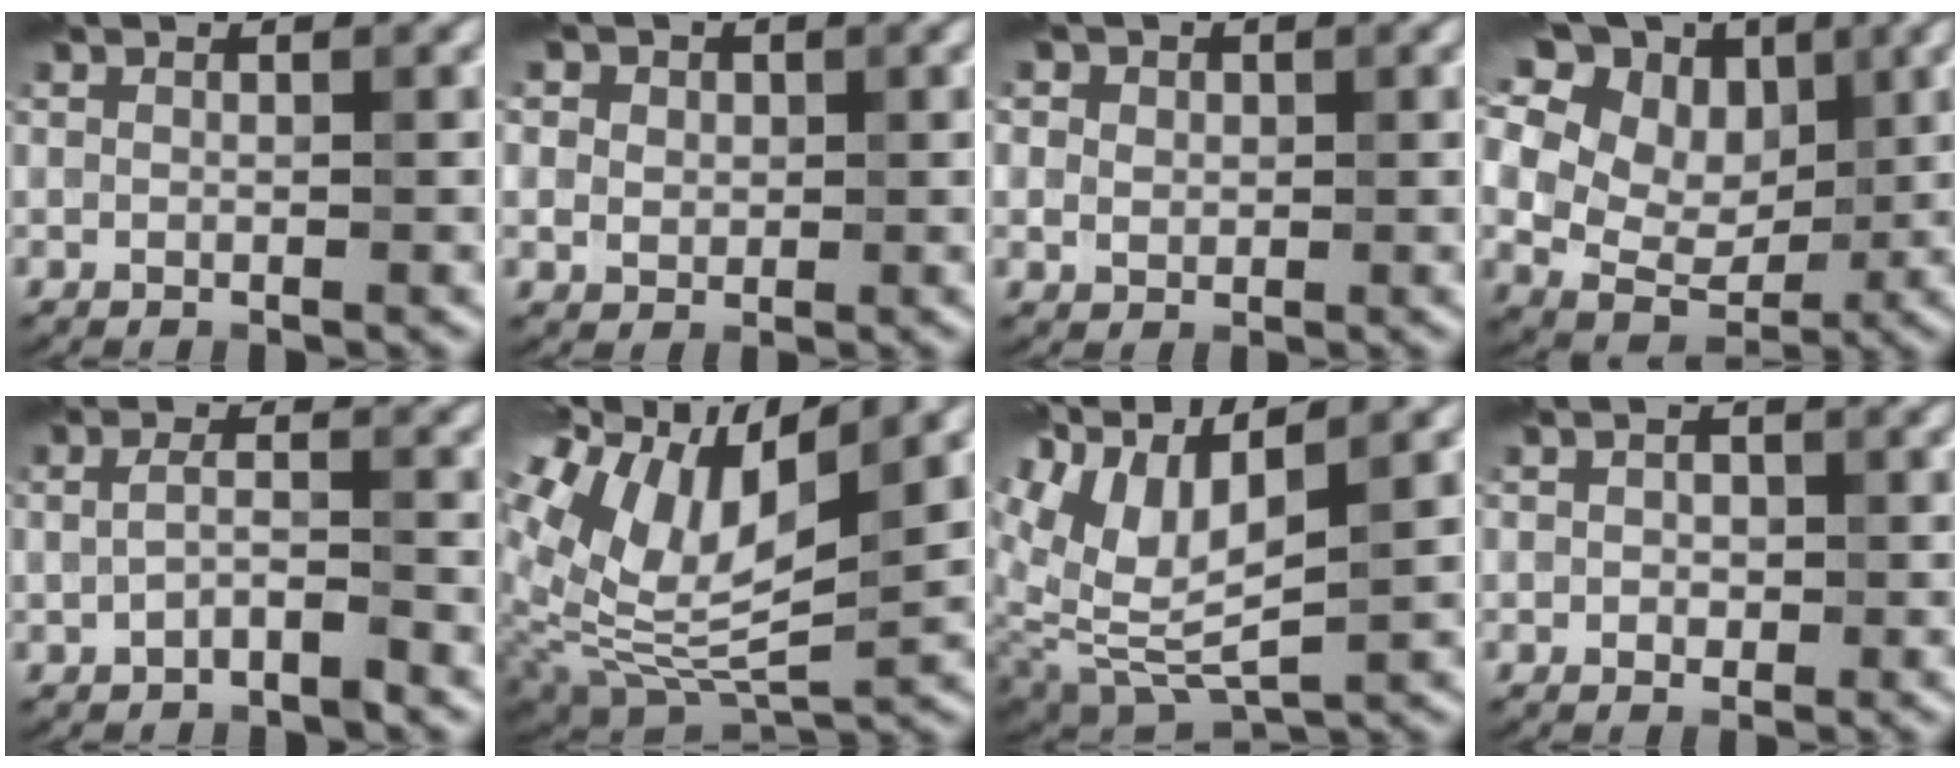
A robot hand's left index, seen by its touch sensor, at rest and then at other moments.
{"total": 7.0, "force": [3.4, 5.2, 3.3], "torque": [-0.063, 0.031, 0.023]}
{"total": 5.4, "force": [2.6, 4.0, 2.5], "torque": [-0.049, 0.027, 0.015]}
{"total": 18.1, "force": [7.8, 12.3, 10.8], "torque": [-0.229, 0.064, 0.126]}
{"total": 2.0, "force": [-0.8, 0.5, 1.8], "torque": [-0.045, 0.010, -0.019]}
{"total": 10.8, "force": [4.3, 4.1, 9.0], "torque": [-0.192, 0.012, 0.076]}
{"total": 8.1, "force": [4.1, 2.7, 6.4], "torque": [-0.156, 0.006, 0.081]}
{"total": 1.4, "force": [0.1, 1.1, 0.9], "torque": [-0.006, 0.004, -0.009]}